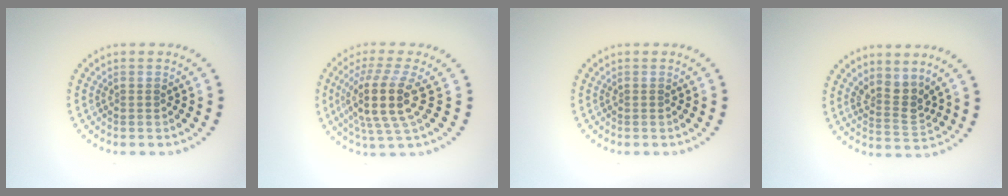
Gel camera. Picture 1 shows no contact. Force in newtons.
{"total": 4.8, "press": 3.8, "slide": 3.0}
{"total": 0.0}
{"total": 2.6, "press": 2.0, "slide": 1.7}